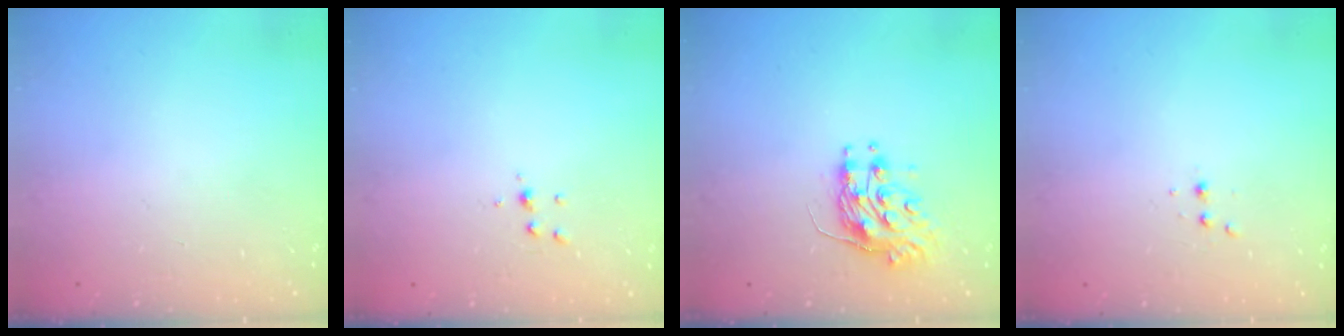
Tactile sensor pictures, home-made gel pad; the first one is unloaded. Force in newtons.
{"total": 3.8, "press": 3.8, "slide": 0.4}
{"total": 9.2, "press": 9.2, "slide": 0.5}
{"total": 2.5, "press": 2.4, "slide": 0.5}